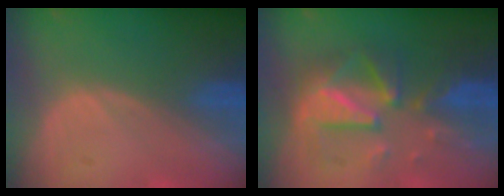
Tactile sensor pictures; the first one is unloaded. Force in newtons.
{"total": 8.8, "press": 8.8, "slide": 0.4}